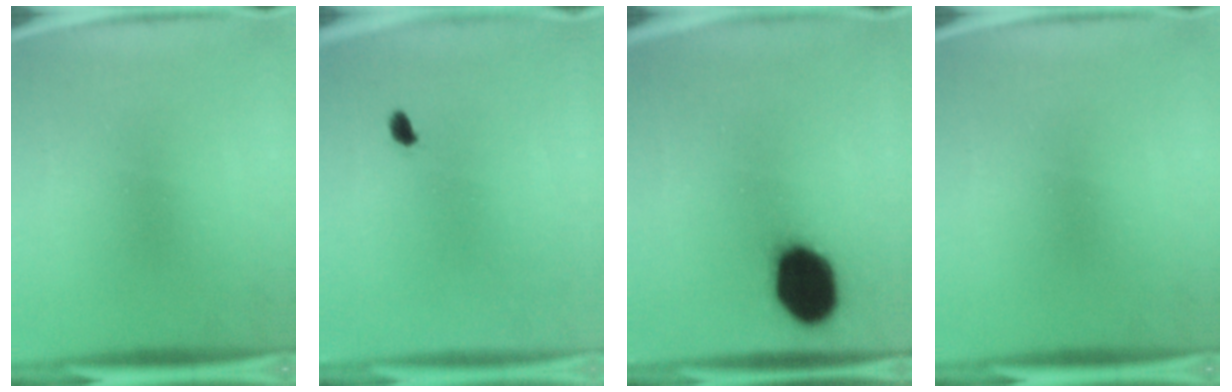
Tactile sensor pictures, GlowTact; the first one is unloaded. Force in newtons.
{"total": 1.4}
{"total": 17.9}
{"total": 0.0}